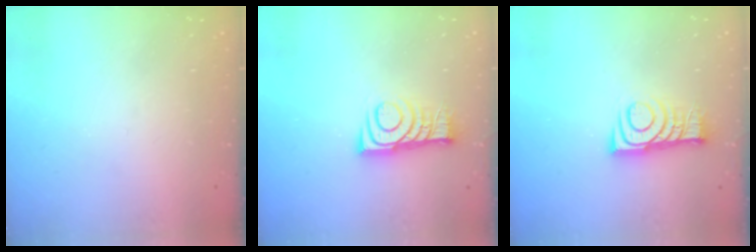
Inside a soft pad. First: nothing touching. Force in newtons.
{"total": 8.7, "press": 8.7, "slide": 0.8}
{"total": 8.7, "press": 8.7, "slide": 0.8}